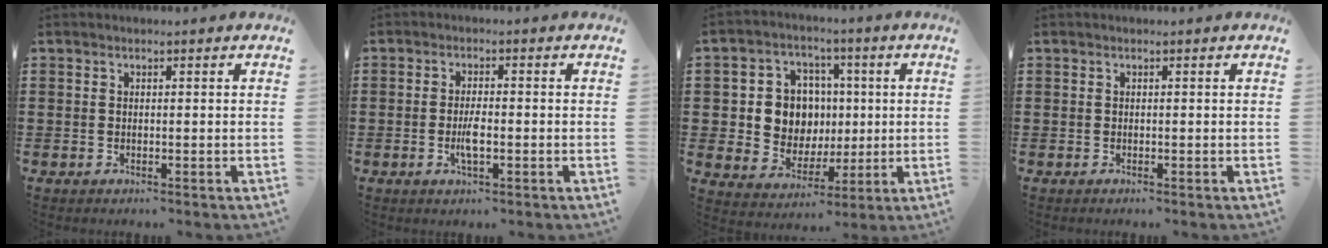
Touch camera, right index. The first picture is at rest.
{"total": 3.2, "force": [-0.8, 0.8, 3.0], "torque": [-0.066, -0.004, -0.019]}
{"total": 8.6, "force": [0.8, 7.8, 3.5], "torque": [-0.085, 0.015, 0.018]}
{"total": 0.0}